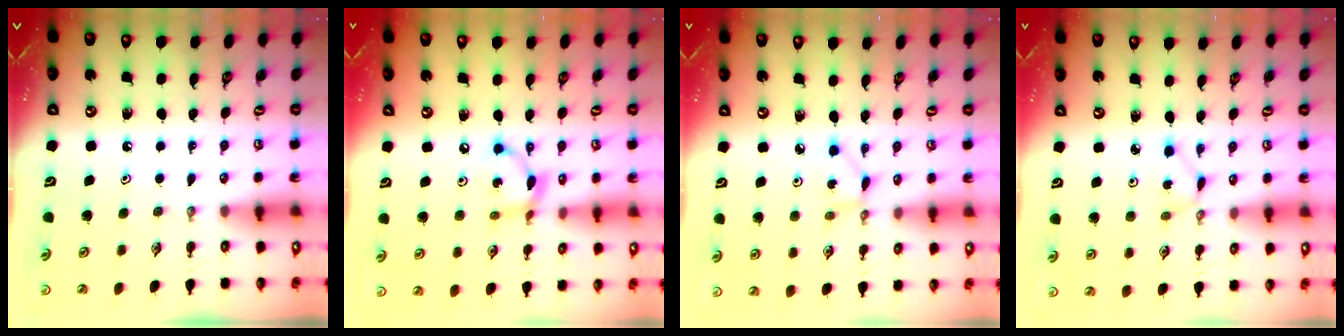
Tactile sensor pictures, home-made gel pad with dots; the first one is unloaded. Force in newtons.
{"total": 7.1, "press": 7.1, "slide": 0.1}
{"total": 1.7, "press": 1.7, "slide": 0.1}
{"total": 1.5, "press": 1.5, "slide": 0.2}